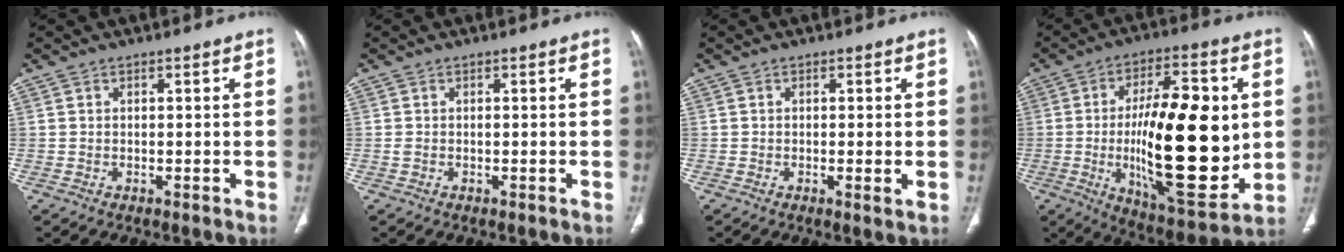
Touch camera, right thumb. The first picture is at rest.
{"total": 0.8, "force": [0.0, 0.4, 0.6], "torque": [-0.017, 0.006, 0.003]}
{"total": 1.9, "force": [-0.2, 0.0, 1.9], "torque": [-0.036, -0.009, -0.005]}
{"total": 26.6, "force": [-0.4, 10.0, 24.7], "torque": [-0.381, -0.016, 0.004]}